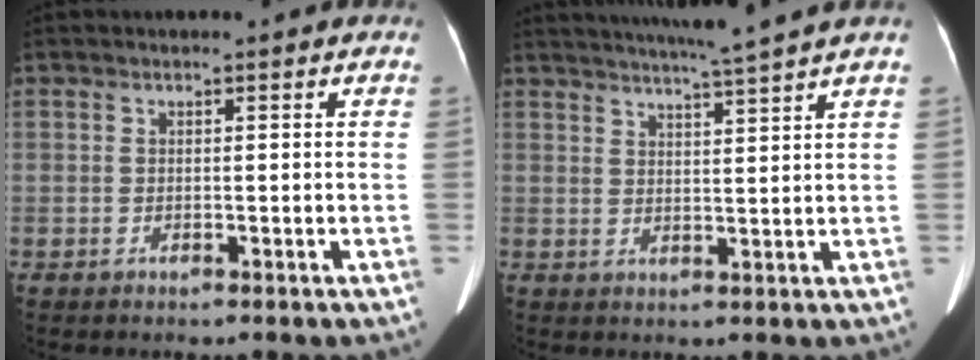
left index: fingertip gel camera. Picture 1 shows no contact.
{"total": 8.7, "force": [7.6, -1.8, 3.8], "torque": [-0.059, 0.002, 0.107]}